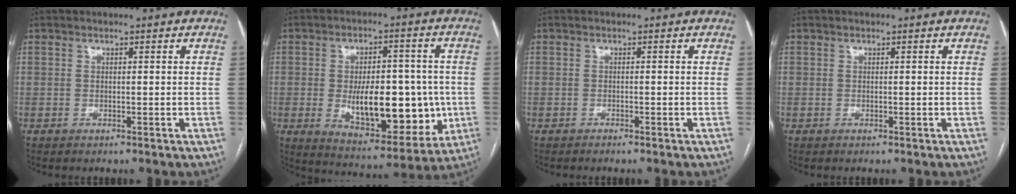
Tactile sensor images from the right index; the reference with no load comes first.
{"total": 16.3, "force": [-1.9, 7.5, 14.4], "torque": [-0.206, 0.002, -0.012]}
{"total": 0.9, "force": [-0.8, 0.0, 0.5], "torque": [-0.009, 0.000, -0.011]}
{"total": 0.0}